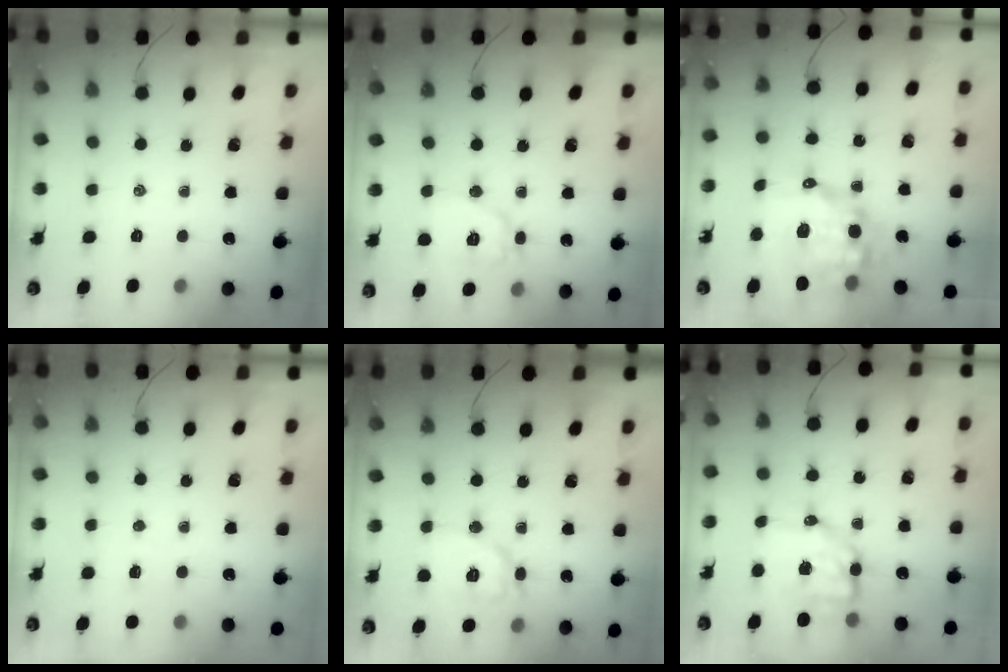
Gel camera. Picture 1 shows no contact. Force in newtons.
{"total": 9.7, "press": 9.7, "slide": 0.4}
{"total": 11.9, "press": 11.5, "slide": 2.7}
{"total": 1.2, "press": 1.1, "slide": 0.5}
{"total": 11.7, "press": 11.7, "slide": 0.6}
{"total": 7.8, "press": 7.7, "slide": 1.5}